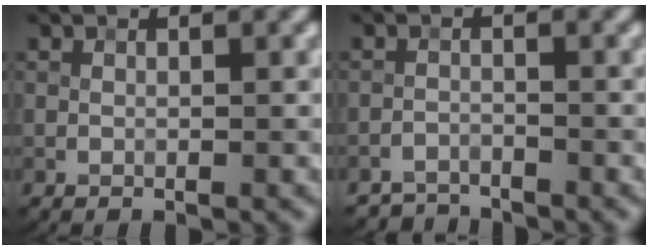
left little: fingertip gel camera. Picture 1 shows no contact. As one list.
[{"total": 2.0, "force": [-1.9, 0.4, -0.4], "torque": [0.018, 0.003, -0.039]}]